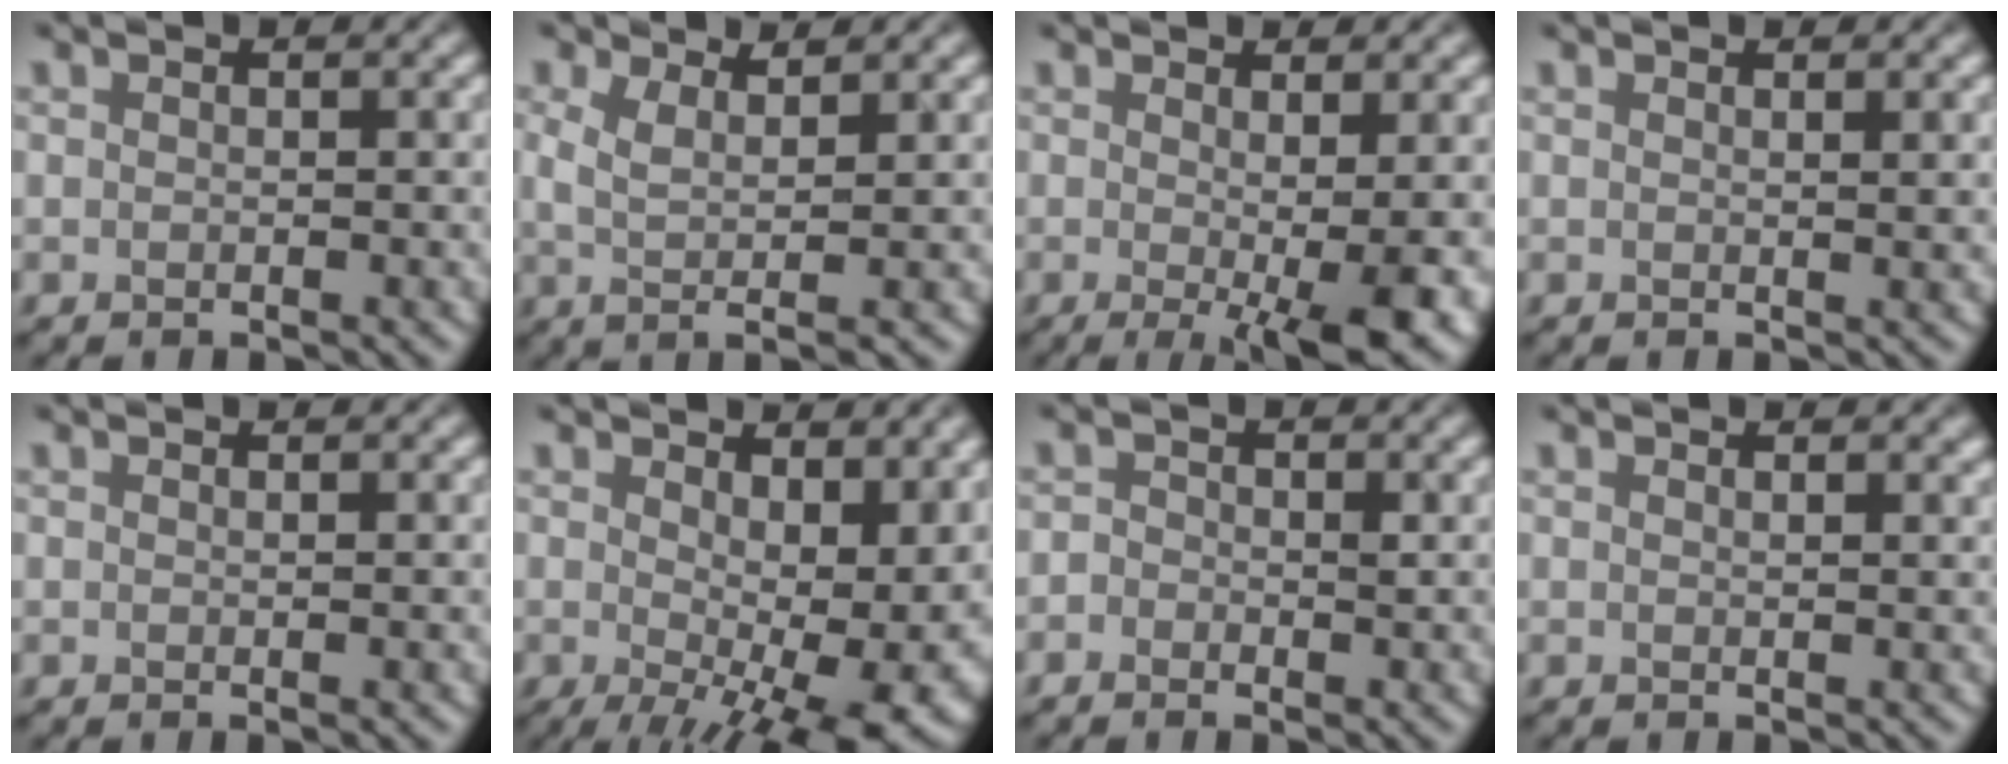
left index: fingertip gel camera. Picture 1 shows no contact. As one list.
[{"total": 3.0, "force": [1.1, 0.9, 2.6], "torque": [-0.050, -0.006, 0.016]}, {"total": 6.7, "force": [-0.7, 1.6, 6.5], "torque": [-0.090, -0.017, -0.009]}, {"total": 1.2, "force": [0.8, 0.3, 0.9], "torque": [-0.002, 0.003, 0.006]}, {"total": 0.5, "force": [0.4, 0.0, 0.4], "torque": [-0.006, 0.000, 0.004]}, {"total": 12.6, "force": [0.4, 6.3, 10.9], "torque": [-0.151, -0.022, 0.032]}, {"total": 1.6, "force": [-0.7, 1.1, 0.9], "torque": [-0.003, -0.002, -0.016]}, {"total": 1.4, "force": [1.2, 0.3, 0.6], "torque": [-0.003, 0.004, 0.015]}]